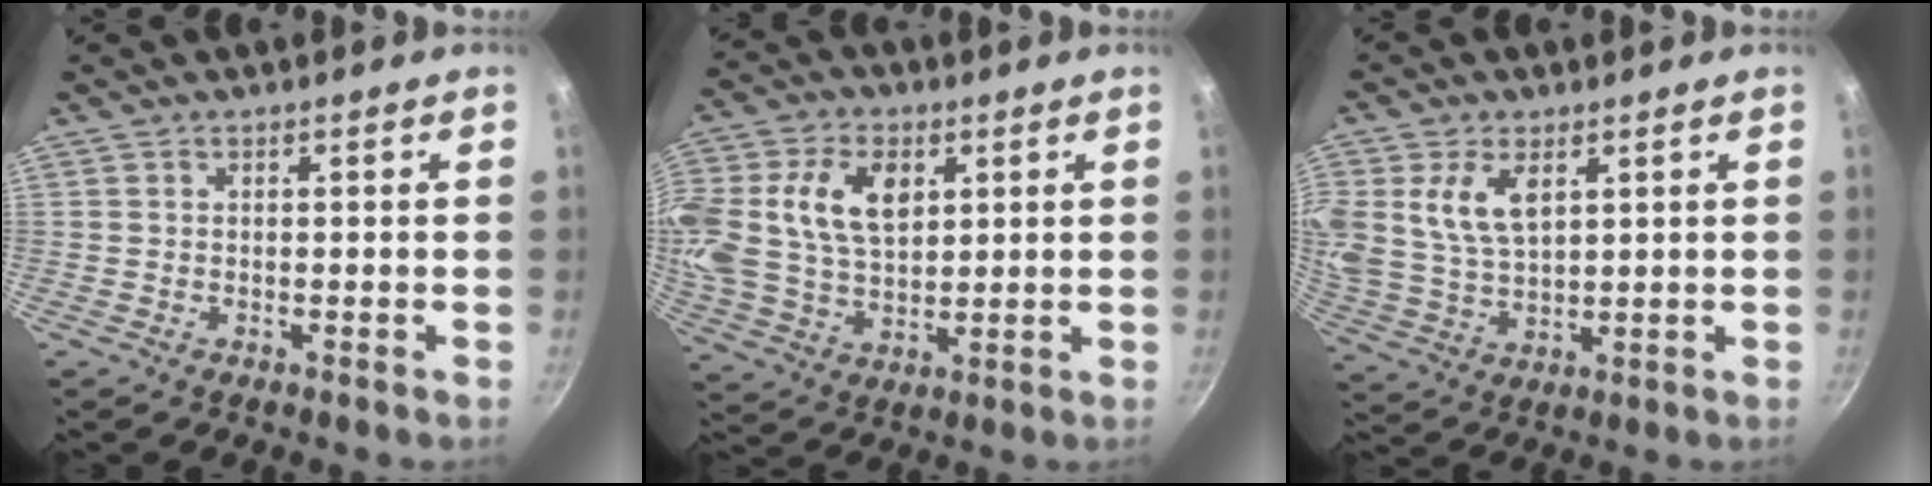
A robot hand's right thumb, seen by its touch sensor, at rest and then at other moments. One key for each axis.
{"total": 19.4, "fx": 5.1, "fy": 13.3, "fz": 13.1, "tx": -0.279, "ty": 0.015, "tz": 0.096}
{"total": 10.0, "fx": 3.6, "fy": 6.0, "fz": 7.1, "tx": -0.132, "ty": -0.019, "tz": 0.076}